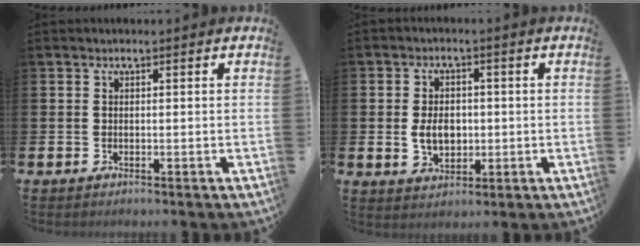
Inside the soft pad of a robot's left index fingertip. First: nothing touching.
{"total": 4.6, "force": [-0.1, 3.3, 3.2], "torque": [-0.048, 0.005, -0.009]}